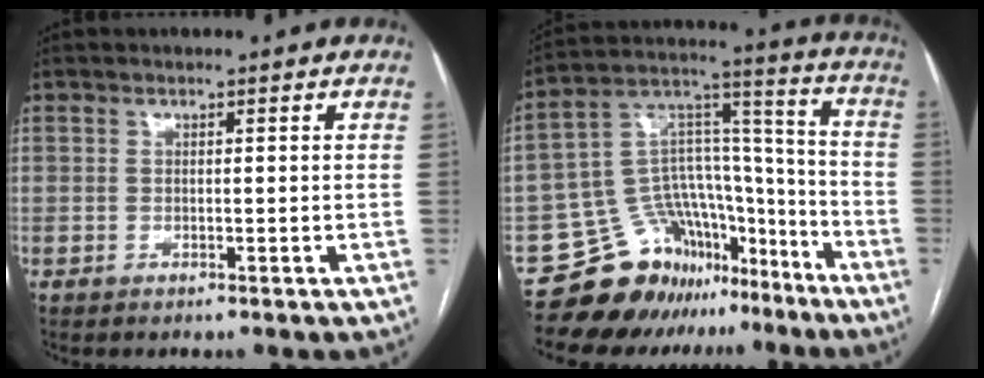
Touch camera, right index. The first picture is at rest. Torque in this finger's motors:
{"motor_torque": [-0.32, -0.40, -0.82, -0.21]}